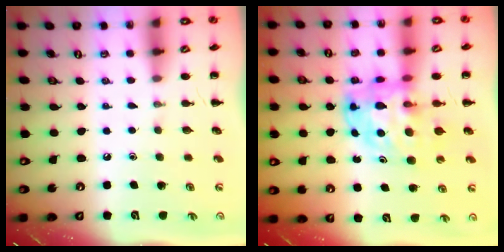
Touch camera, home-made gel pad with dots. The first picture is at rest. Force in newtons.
{"total": 10.5, "press": 10.0, "slide": 3.4}